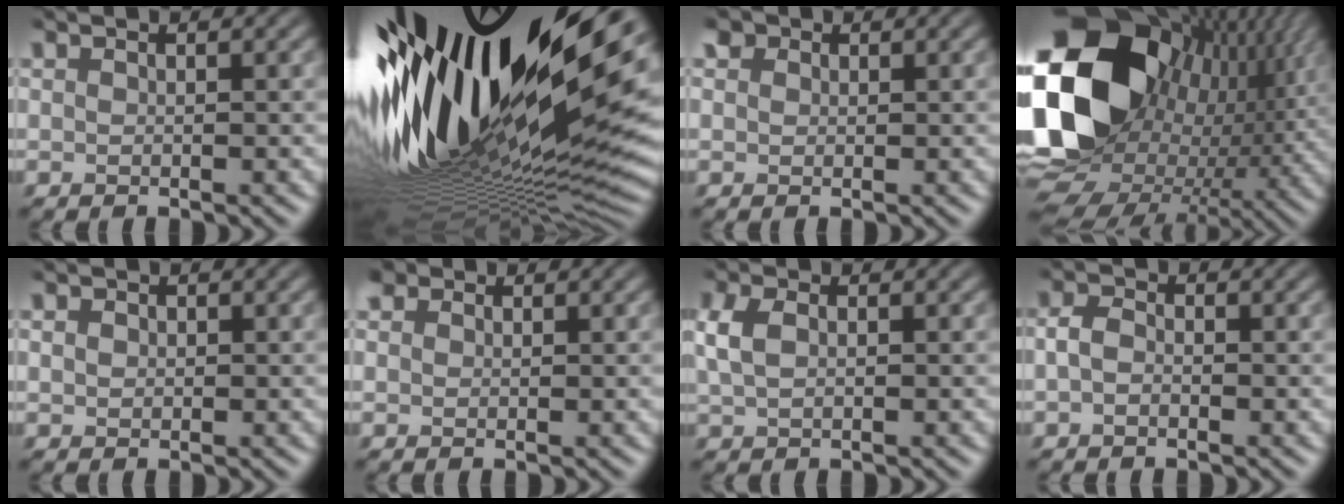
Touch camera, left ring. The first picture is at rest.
{"total": 19.0, "force": [3.9, 6.0, 17.6], "torque": [-0.309, -0.032, 0.065]}
{"total": 1.3, "force": [0.6, 1.0, 0.4], "torque": [-0.013, -0.001, 0.011]}
{"total": 20.0, "force": [2.4, 15.1, 12.9], "torque": [-0.290, -0.007, 0.055]}
{"total": 0.6, "force": [-0.1, 0.6, 0.1], "torque": [-0.001, -0.002, -0.005]}
{"total": 1.2, "force": [0.7, 0.9, 0.4], "torque": [-0.011, 0.001, 0.012]}
{"total": 2.5, "force": [0.0, 1.5, 1.9], "torque": [-0.050, 0.004, -0.004]}
{"total": 2.2, "force": [-1.1, 1.4, 1.3], "torque": [-0.023, 0.001, -0.031]}